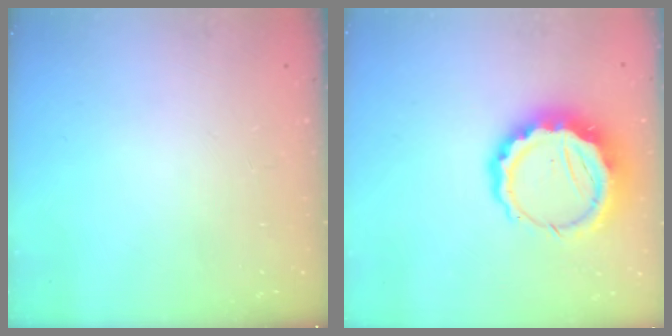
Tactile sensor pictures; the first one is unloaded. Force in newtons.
{"total": 12.0, "press": 11.7, "slide": 2.7}